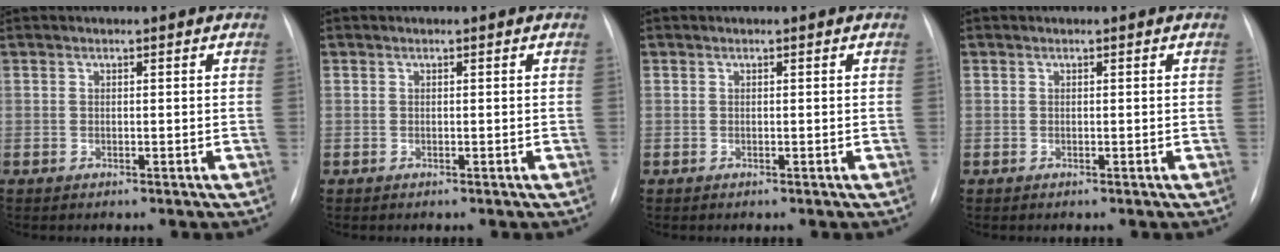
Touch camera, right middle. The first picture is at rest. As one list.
[{"total": 0.0}, {"total": 0.0}, {"total": 0.0}]